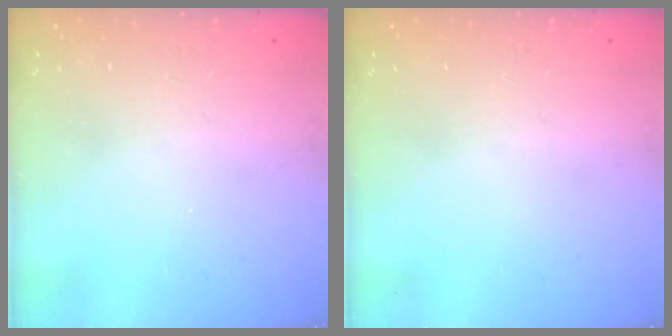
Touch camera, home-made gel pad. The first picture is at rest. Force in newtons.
{"total": 0.0}